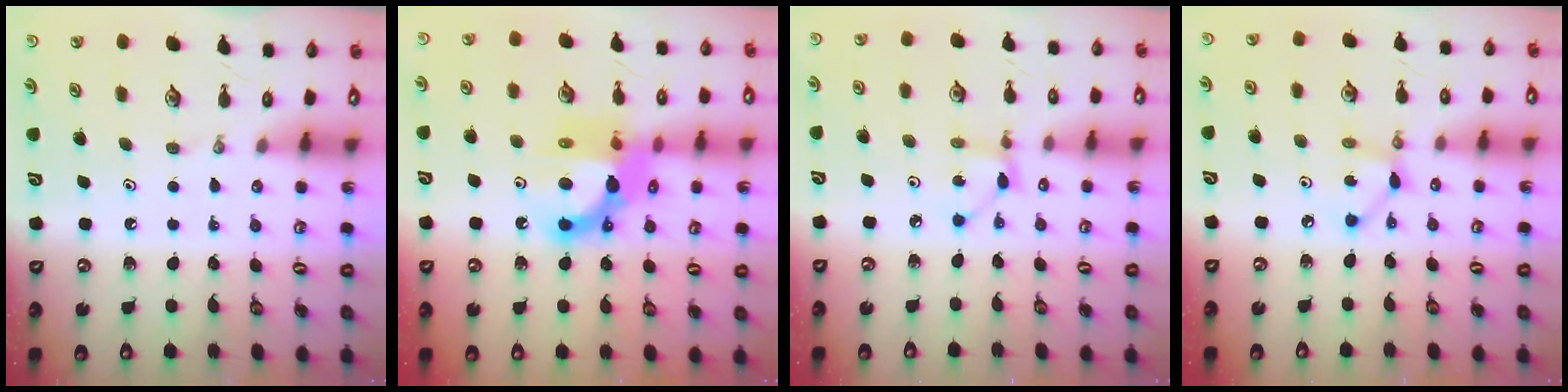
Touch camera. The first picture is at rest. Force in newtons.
{"total": 13.7, "press": 13.6, "slide": 1.2}
{"total": 2.5, "press": 2.5, "slide": 0.1}
{"total": 5.1, "press": 5.1, "slide": 0.2}